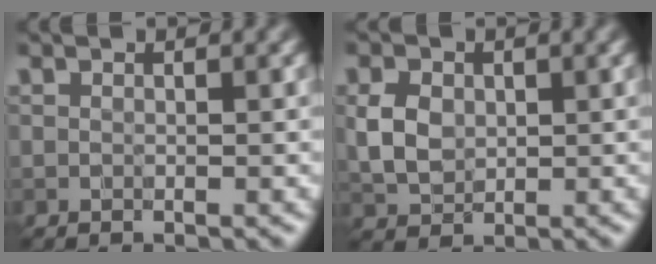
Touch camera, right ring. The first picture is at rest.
{"total": 3.1, "force": [0.5, 2.4, 1.8], "torque": [-0.042, -0.001, 0.007]}